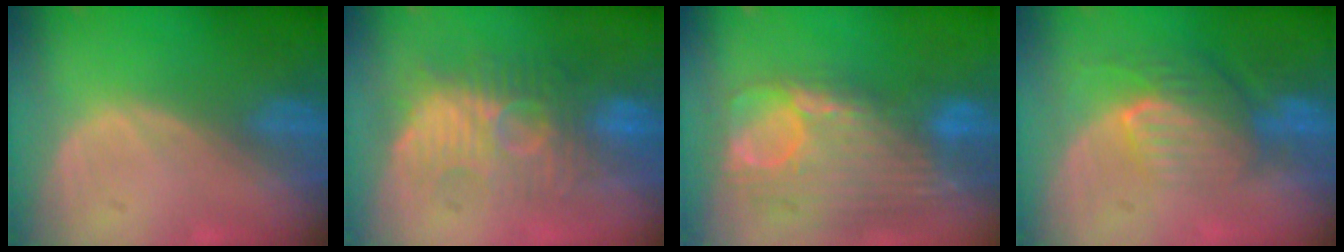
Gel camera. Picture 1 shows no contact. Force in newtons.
{"total": 9.7, "press": 9.6, "slide": 1.4}
{"total": 12.7, "press": 10.7, "slide": 6.8}
{"total": 8.1, "press": 7.2, "slide": 3.6}